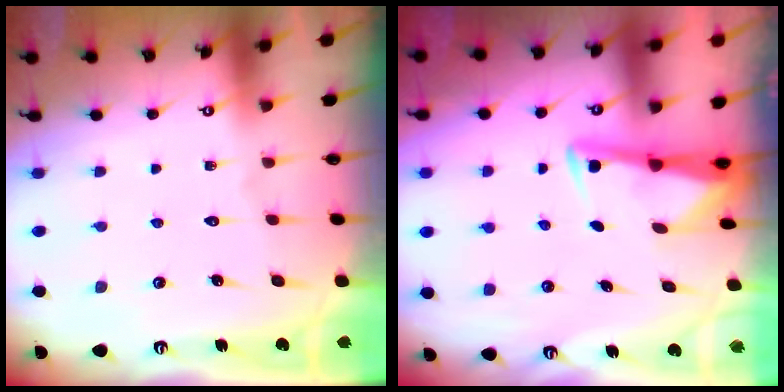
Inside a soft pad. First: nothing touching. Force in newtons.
{"total": 2.9, "press": 2.9, "slide": 0.4}